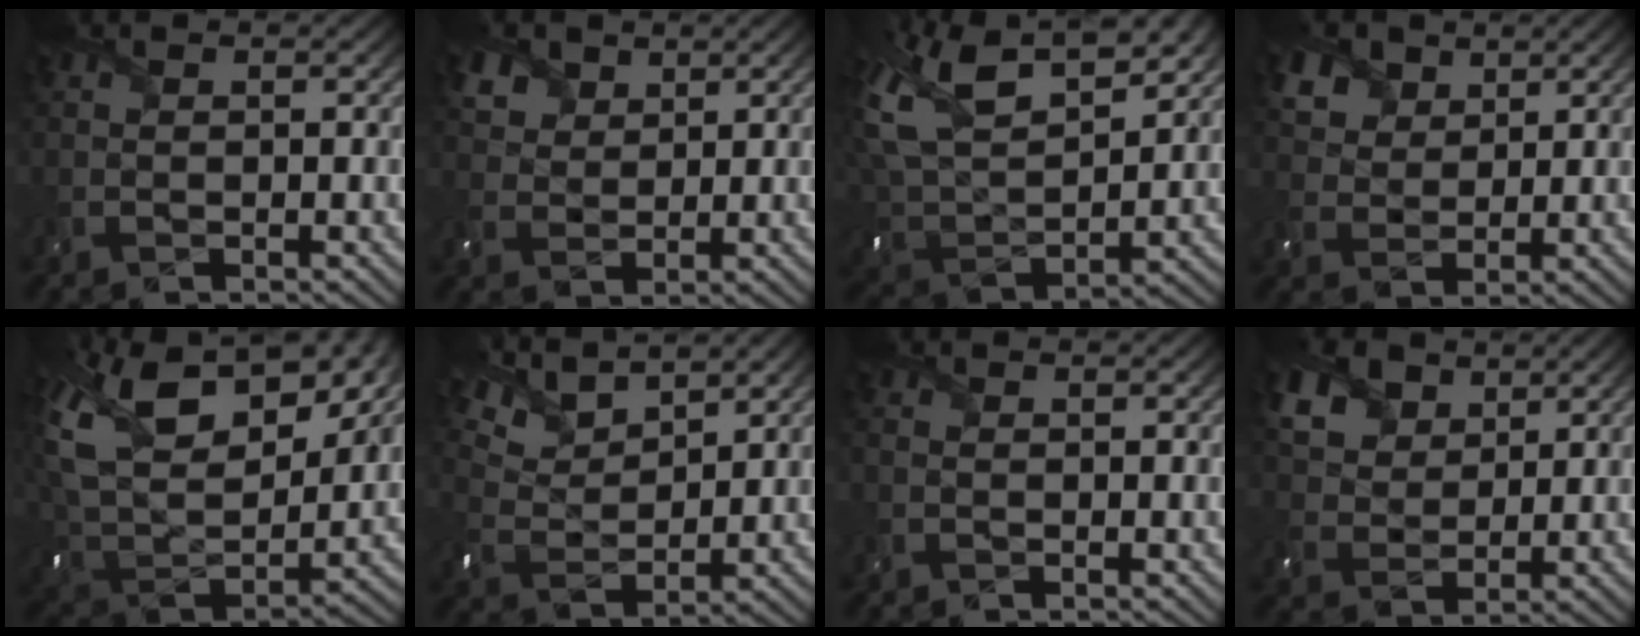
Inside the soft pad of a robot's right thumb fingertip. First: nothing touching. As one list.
[{"total": 4.1, "force": [2.5, 2.9, 1.6], "torque": [-0.048, 0.005, 0.051]}, {"total": 14.4, "force": [9.4, 6.5, 8.8], "torque": [-0.225, 0.028, 0.165]}, {"total": 5.8, "force": [3.5, 3.9, 2.4], "torque": [-0.075, 0.003, 0.070]}, {"total": 18.4, "force": [10.0, 9.9, 11.8], "torque": [-0.246, 0.043, 0.164]}, {"total": 8.1, "force": [6.7, 2.7, 3.6], "torque": [-0.095, 0.009, 0.124]}, {"total": 1.1, "force": [-0.6, 0.6, 0.6], "torque": [-0.017, -0.002, -0.015]}, {"total": 7.3, "force": [4.2, 4.8, 3.5], "torque": [-0.103, 0.008, 0.077]}]